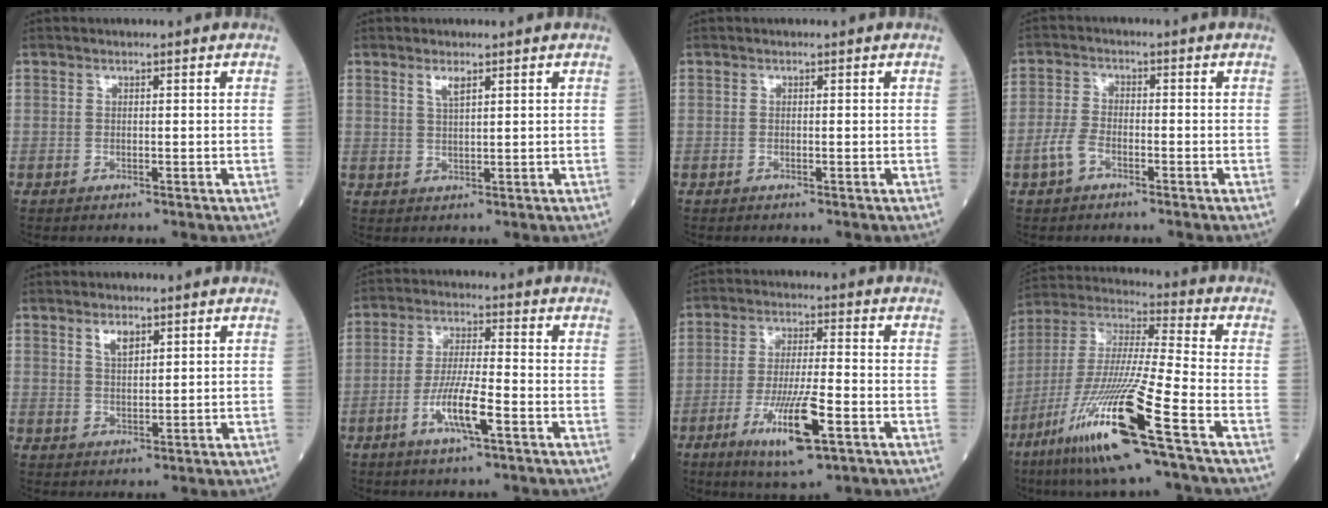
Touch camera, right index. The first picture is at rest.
{"total": 2.2, "force": [1.4, 0.4, 1.6], "torque": [-0.035, -0.001, 0.029]}
{"total": 0.0}
{"total": 4.3, "force": [-2.2, 2.2, 2.9], "torque": [-0.072, 0.005, -0.047]}
{"total": 2.9, "force": [1.8, 1.2, 2.0], "torque": [-0.039, 0.002, 0.037]}
{"total": 7.7, "force": [-3.3, 0.7, 6.9], "torque": [-0.135, -0.006, -0.062]}
{"total": 10.7, "force": [-4.6, 1.2, 9.6], "torque": [-0.179, -0.019, -0.077]}
{"total": 19.5, "force": [-9.7, -0.3, 16.9], "torque": [-0.375, -0.050, -0.192]}